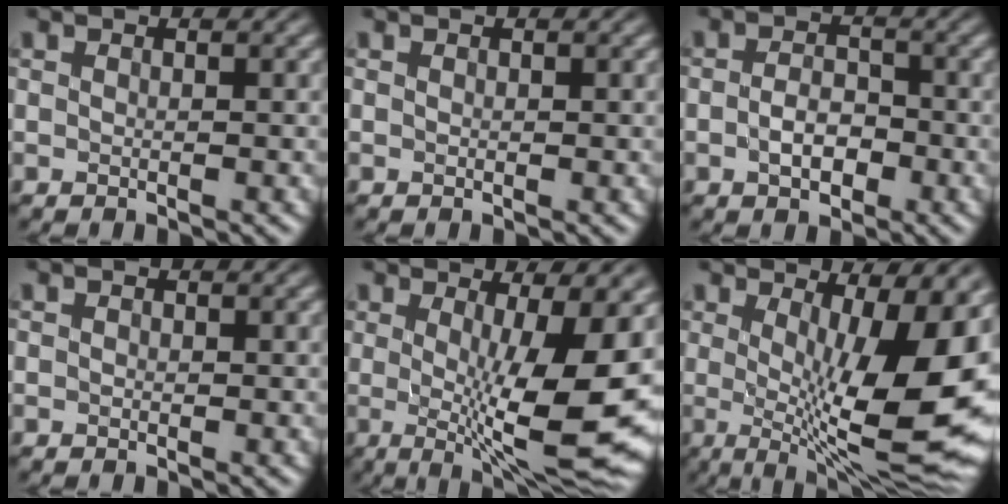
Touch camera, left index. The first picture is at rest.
{"total": 0.0}
{"total": 2.6, "force": [-2.3, 0.7, 0.7], "torque": [-0.043, -0.004, -0.011]}
{"total": 1.2, "force": [-0.8, -0.6, -0.6], "torque": [-0.013, -0.006, 0.008]}
{"total": 10.3, "force": [-1.1, 1.8, 10.1], "torque": [-0.170, -0.017, 0.017]}
{"total": 12.4, "force": [0.2, 3.6, 11.8], "torque": [-0.173, -0.013, 0.043]}